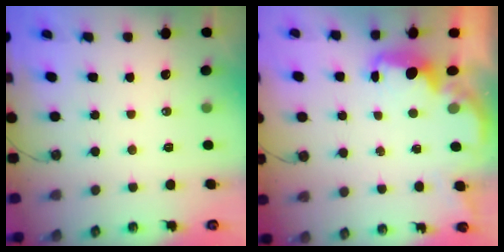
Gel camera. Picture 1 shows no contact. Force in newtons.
{"total": 2.1, "press": 2.0, "slide": 0.7}